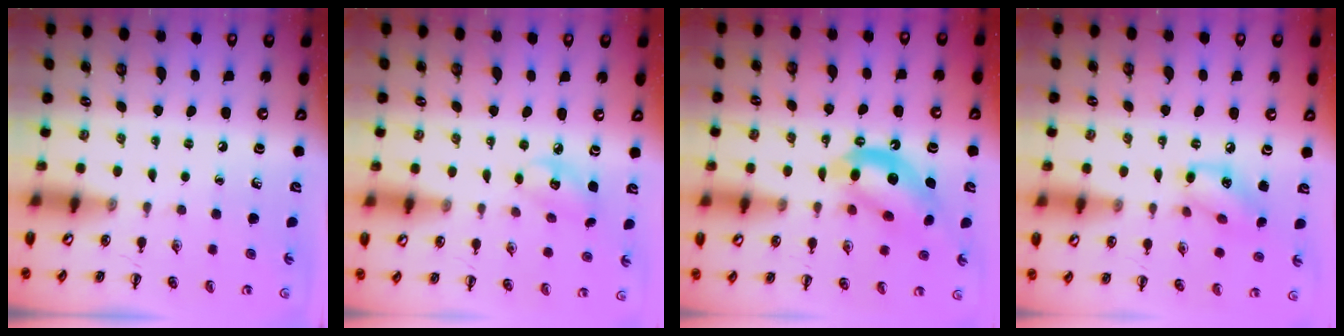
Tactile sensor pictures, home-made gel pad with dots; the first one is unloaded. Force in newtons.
{"total": 5.3, "press": 5.2, "slide": 0.9}
{"total": 10.5, "press": 10.1, "slide": 2.9}
{"total": 9.3, "press": 9.3, "slide": 0.3}